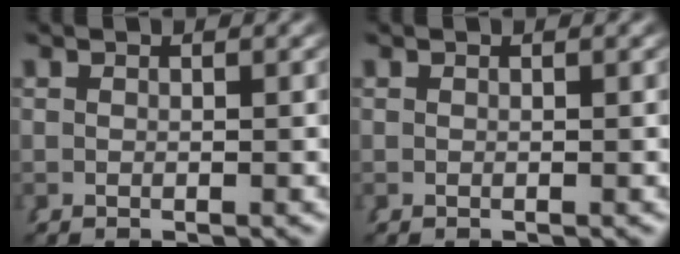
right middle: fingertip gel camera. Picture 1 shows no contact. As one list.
[{"total": 0.0}]